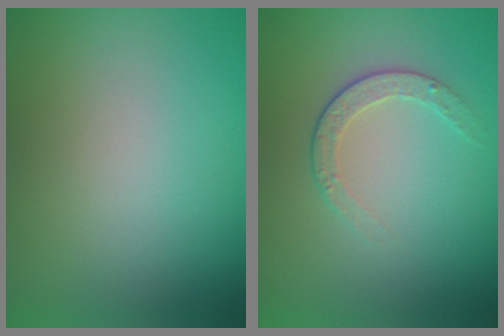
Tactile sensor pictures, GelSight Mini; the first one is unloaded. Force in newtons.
{"total": 2.1, "press": 1.4, "slide": 1.5}